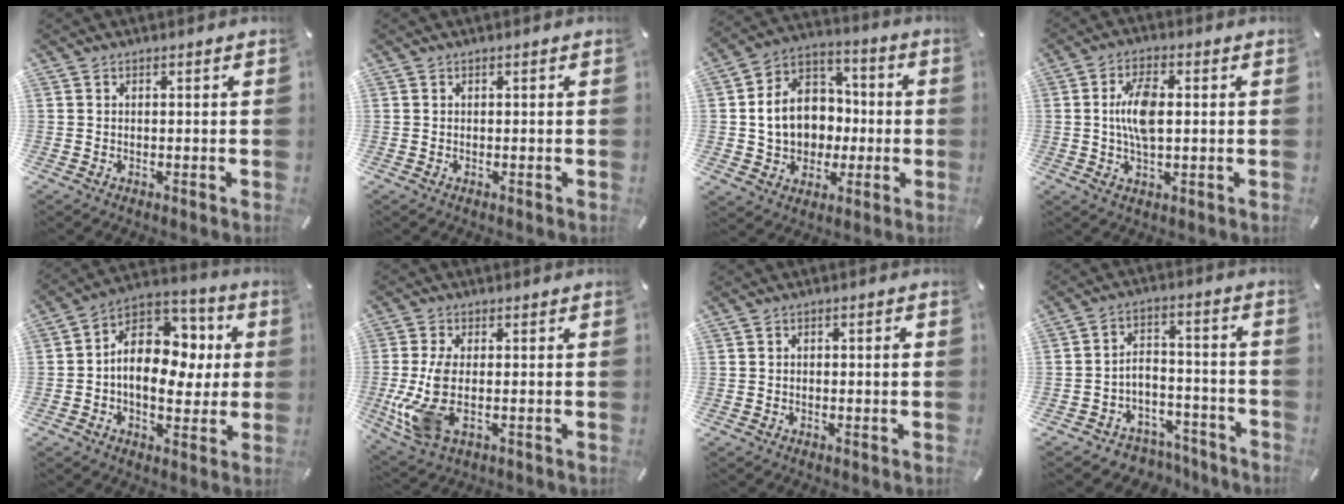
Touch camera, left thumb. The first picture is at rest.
{"total": 0.0}
{"total": 13.2, "force": [-1.4, 11.7, 5.9], "torque": [-0.138, 0.013, -0.019]}
{"total": 8.3, "force": [0.7, 3.7, 7.4], "torque": [-0.160, -0.001, 0.003]}
{"total": 13.7, "force": [1.1, 10.6, 8.6], "torque": [-0.133, -0.016, 0.022]}
{"total": 9.5, "force": [-0.9, 4.0, 8.6], "torque": [-0.205, -0.024, -0.016]}
{"total": 1.3, "force": [-0.1, 0.4, 1.2], "torque": [-0.021, 0.002, -0.004]}
{"total": 5.5, "force": [-3.0, 4.5, 0.7], "torque": [-0.009, 0.023, -0.054]}